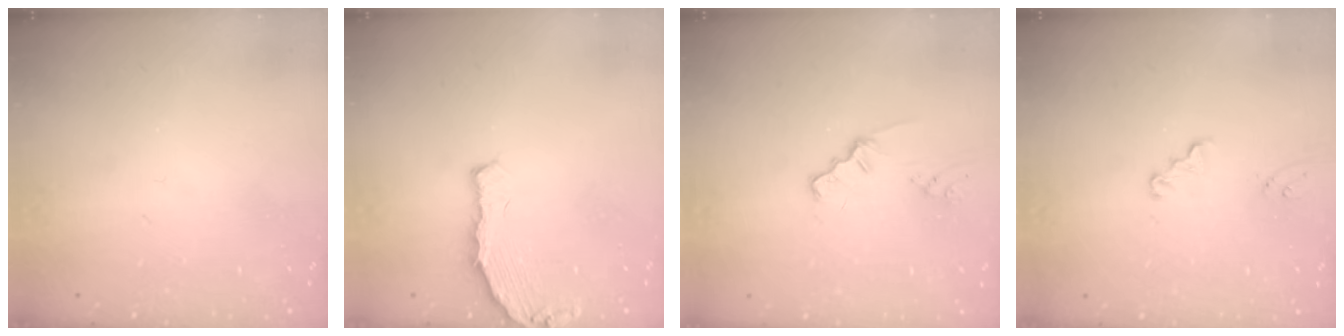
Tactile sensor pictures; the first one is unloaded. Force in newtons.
{"total": 5.9, "press": 5.4, "slide": 2.5}
{"total": 0.9, "press": 0.8, "slide": 0.2}
{"total": 2.1, "press": 2.1, "slide": 0.2}